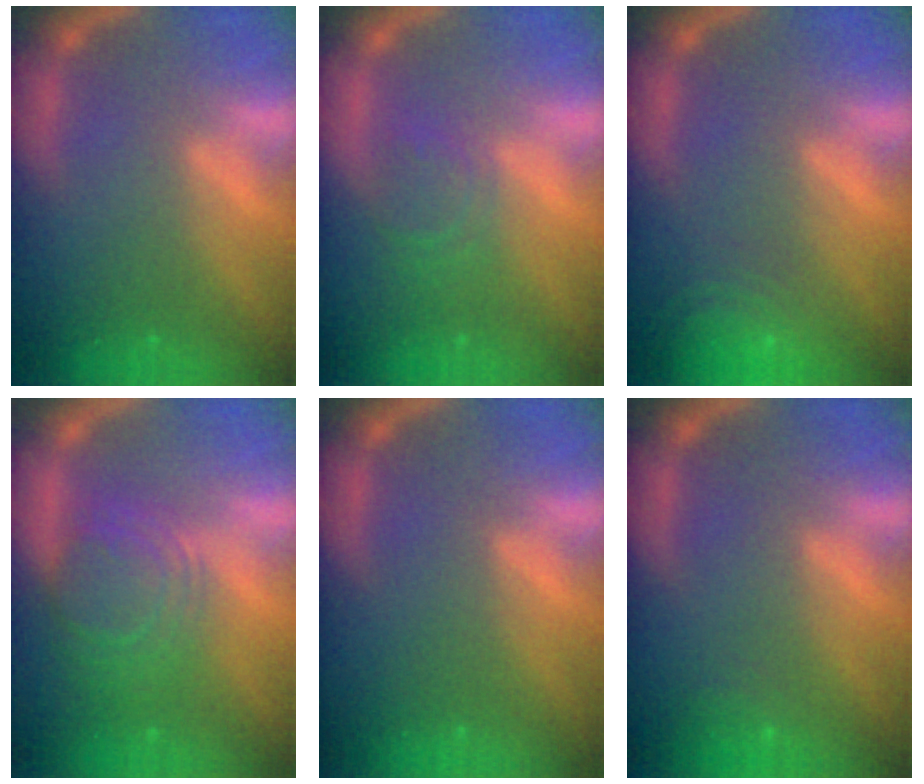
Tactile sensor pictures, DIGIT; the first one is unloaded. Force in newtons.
{"total": 3.0}
{"total": 8.0}
{"total": 7.6}
{"total": 0.0}
{"total": 1.9}